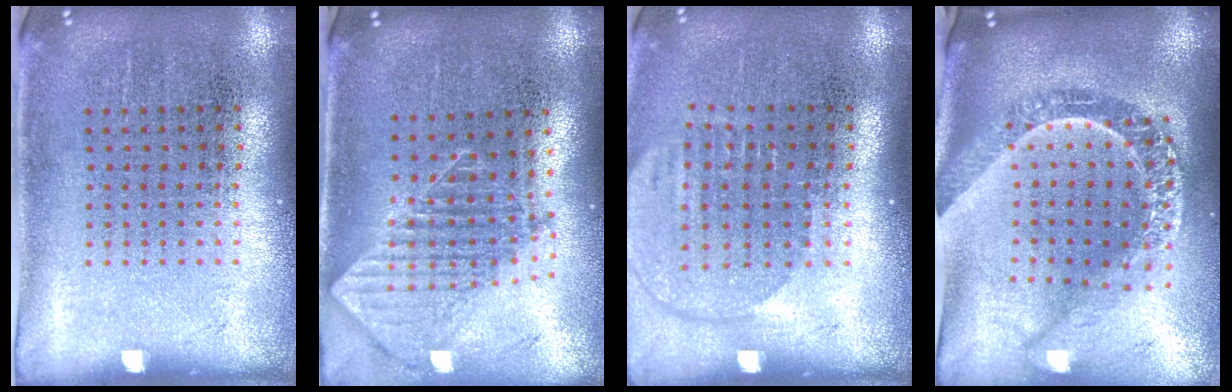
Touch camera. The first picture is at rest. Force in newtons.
{"total": 1.9, "press": 1.5, "slide": 1.2}
{"total": 1.7, "press": 1.5, "slide": 0.8}
{"total": 2.9, "press": 2.2, "slide": 1.8}